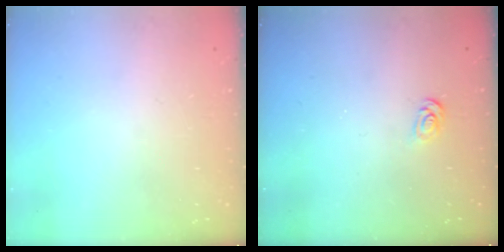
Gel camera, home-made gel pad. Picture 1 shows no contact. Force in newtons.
{"total": 2.5, "press": 2.5, "slide": 0.3}